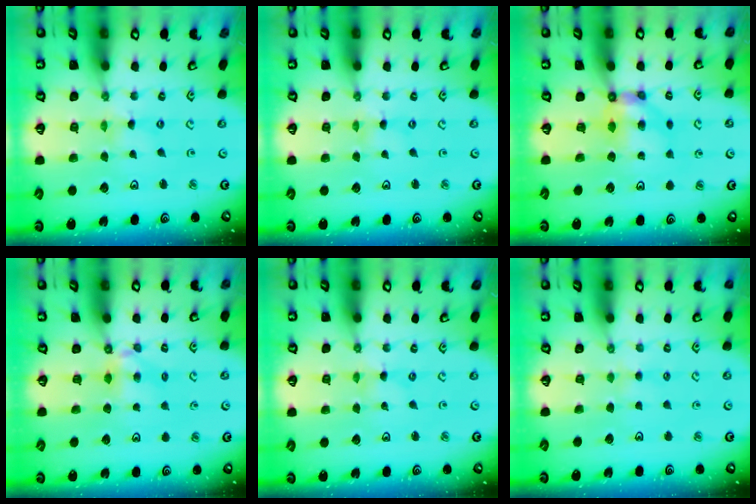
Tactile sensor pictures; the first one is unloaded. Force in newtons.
{"total": 0.0}
{"total": 6.5, "press": 6.5, "slide": 0.2}
{"total": 4.7, "press": 4.7, "slide": 0.4}
{"total": 0.0}
{"total": 2.2, "press": 2.2, "slide": 0.5}